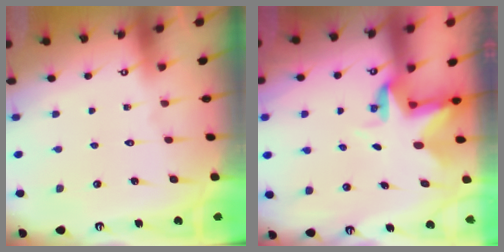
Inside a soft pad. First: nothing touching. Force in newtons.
{"total": 3.9, "press": 3.9, "slide": 0.3}